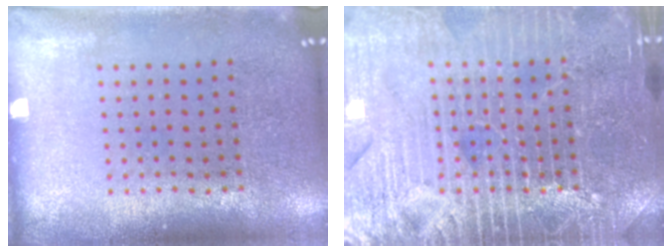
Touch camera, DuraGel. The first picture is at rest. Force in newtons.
{"total": 7.2, "press": 7.1, "slide": 0.9}